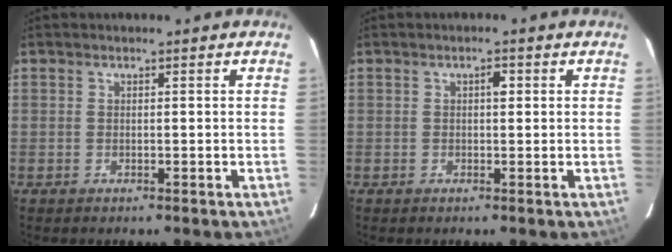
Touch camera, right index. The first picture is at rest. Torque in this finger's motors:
{"motor_torque": [0.00, 0.02, -0.01, 0.03]}